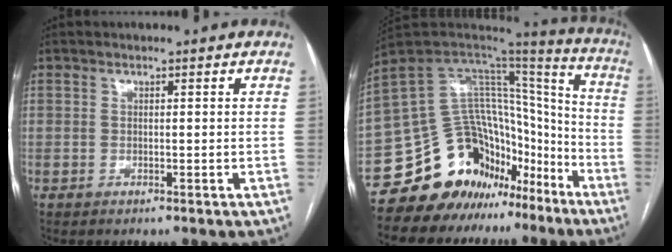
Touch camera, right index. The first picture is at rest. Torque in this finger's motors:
{"motor_torque": [0.33, -0.28, 0.02, -0.09]}